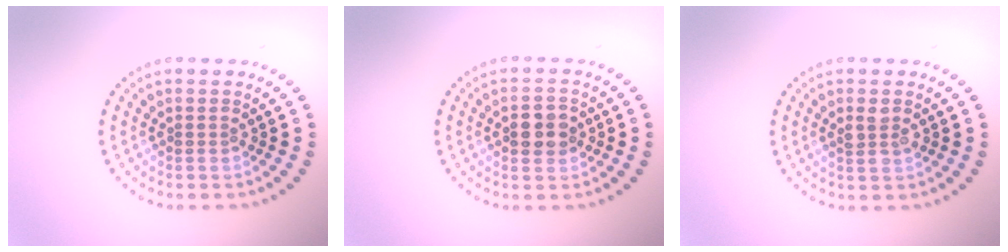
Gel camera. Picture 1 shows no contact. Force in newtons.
{"total": 2.9, "press": 2.9, "slide": 0.1}
{"total": 1.8, "press": 1.8, "slide": 0.3}